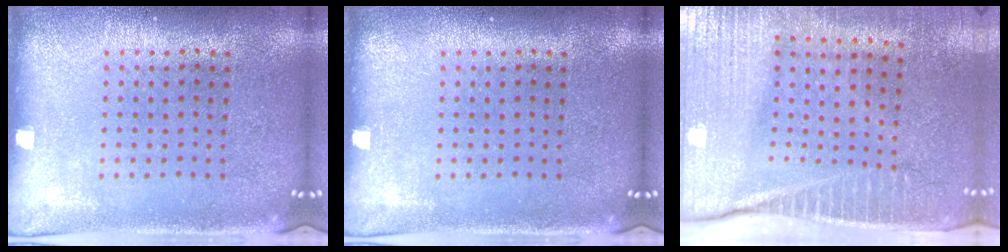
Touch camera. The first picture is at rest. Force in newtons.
{"total": 0.0}
{"total": 4.1, "press": 3.7, "slide": 1.9}